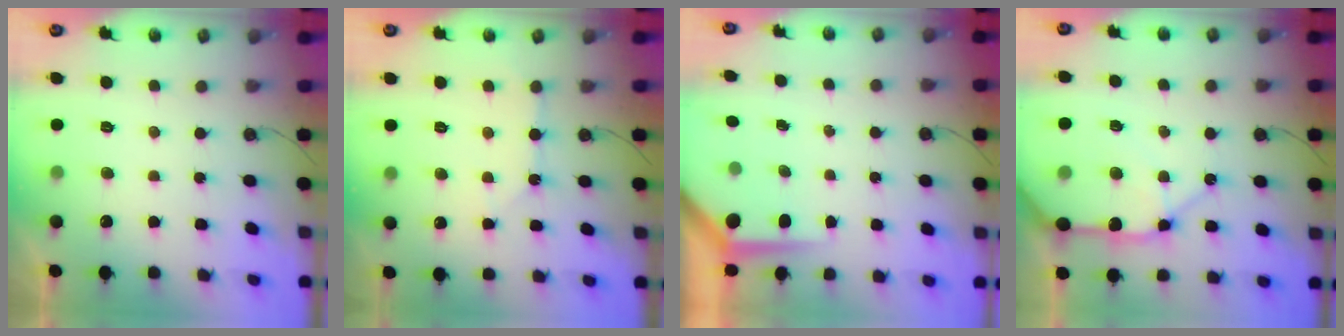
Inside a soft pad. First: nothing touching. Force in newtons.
{"total": 3.3, "press": 3.3, "slide": 0.4}
{"total": 4.0, "press": 3.9, "slide": 0.3}
{"total": 16.9, "press": 16.7, "slide": 2.6}